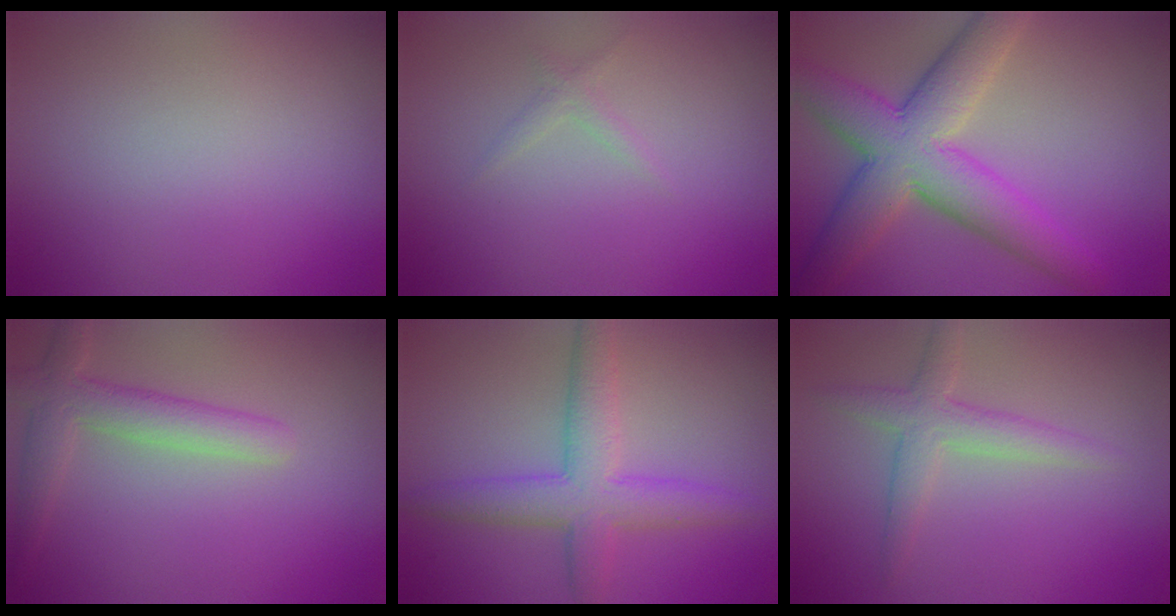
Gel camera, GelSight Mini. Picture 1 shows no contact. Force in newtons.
{"total": 0.9, "press": 0.9, "slide": 0.0}
{"total": 8.8, "press": 8.8, "slide": 0.4}
{"total": 3.5, "press": 3.5, "slide": 0.1}
{"total": 5.2, "press": 5.2, "slide": 0.3}
{"total": 2.9, "press": 2.9, "slide": 0.1}